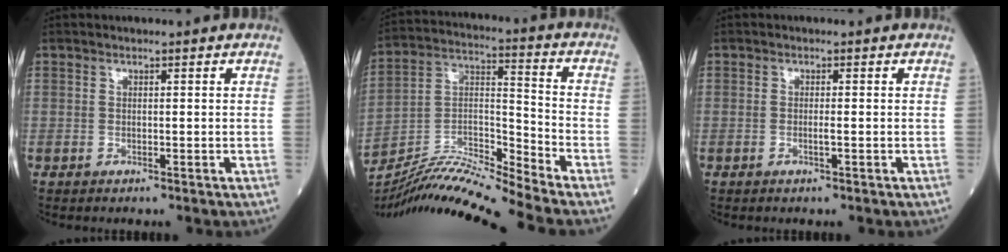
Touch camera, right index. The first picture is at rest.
{"total": 14.9, "force": [-13.9, -2.5, 4.6], "torque": [-0.081, 0.021, -0.257]}
{"total": 1.0, "force": [-0.3, -0.2, 0.9], "torque": [-0.020, -0.002, -0.006]}